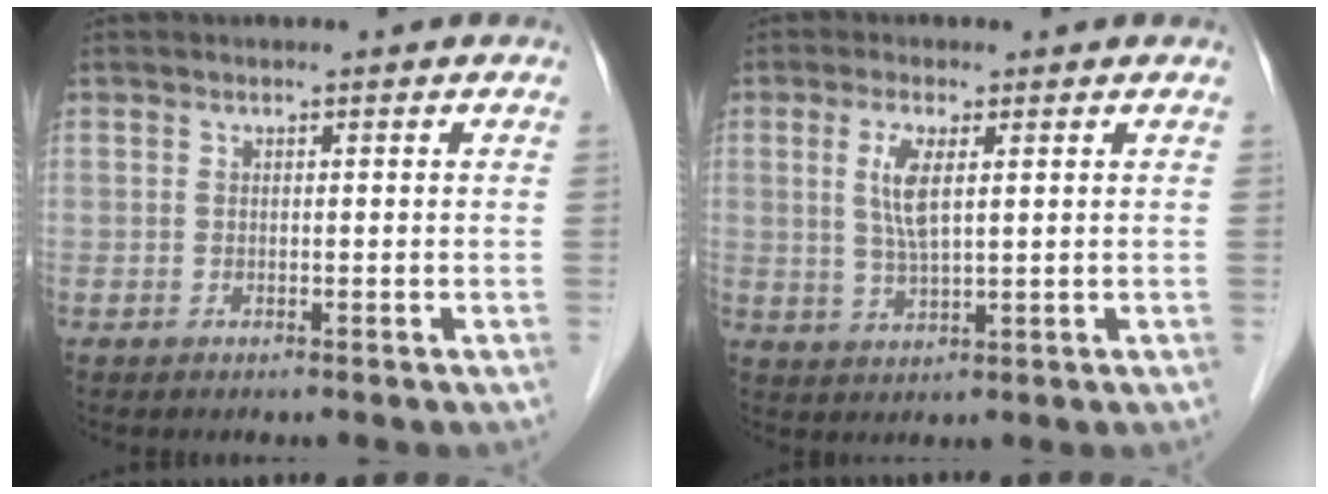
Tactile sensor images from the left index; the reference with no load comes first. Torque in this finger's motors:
{"motor_torque": [1.27, -0.24, 0.48, 0.11]}